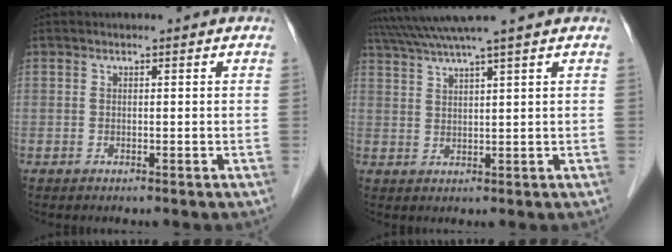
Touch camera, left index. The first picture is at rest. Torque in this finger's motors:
{"motor_torque": [1.03, -1.10, 0.45, 0.12]}